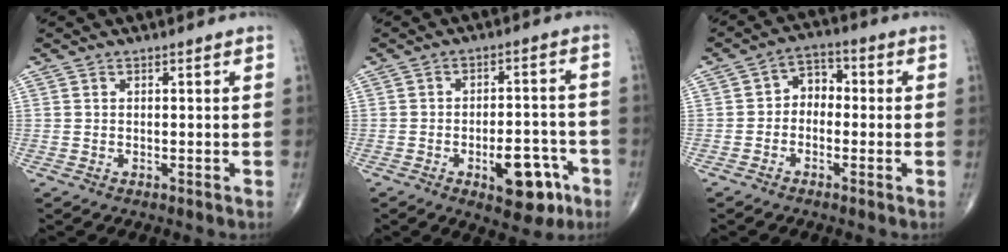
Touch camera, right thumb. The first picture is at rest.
{"total": 10.6, "force": [-4.7, 5.1, 8.0], "torque": [-0.088, 0.030, -0.057]}
{"total": 4.7, "force": [-0.8, 3.6, 2.9], "torque": [-0.019, 0.025, -0.032]}